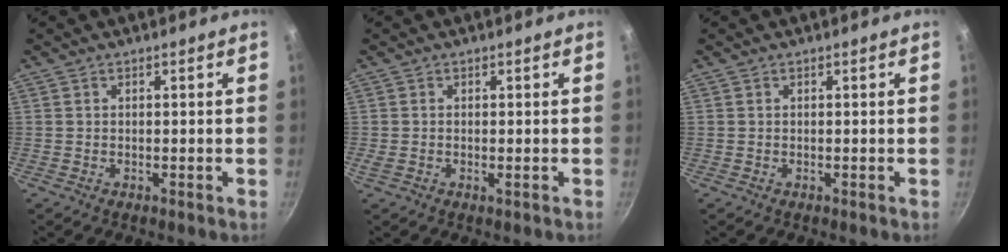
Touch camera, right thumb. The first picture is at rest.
{"total": 0.8, "force": [0.0, 0.1, 0.8], "torque": [-0.016, -0.002, -0.003]}
{"total": 0.0}